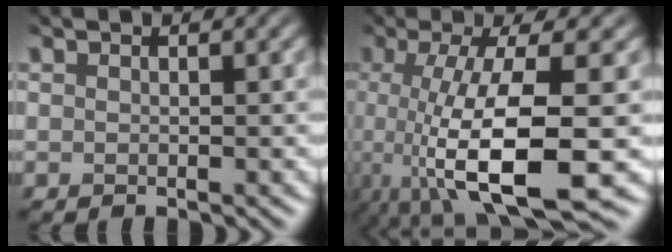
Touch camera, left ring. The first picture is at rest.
{"total": 11.5, "force": [-4.1, 2.7, 10.4], "torque": [-0.178, -0.018, -0.056]}